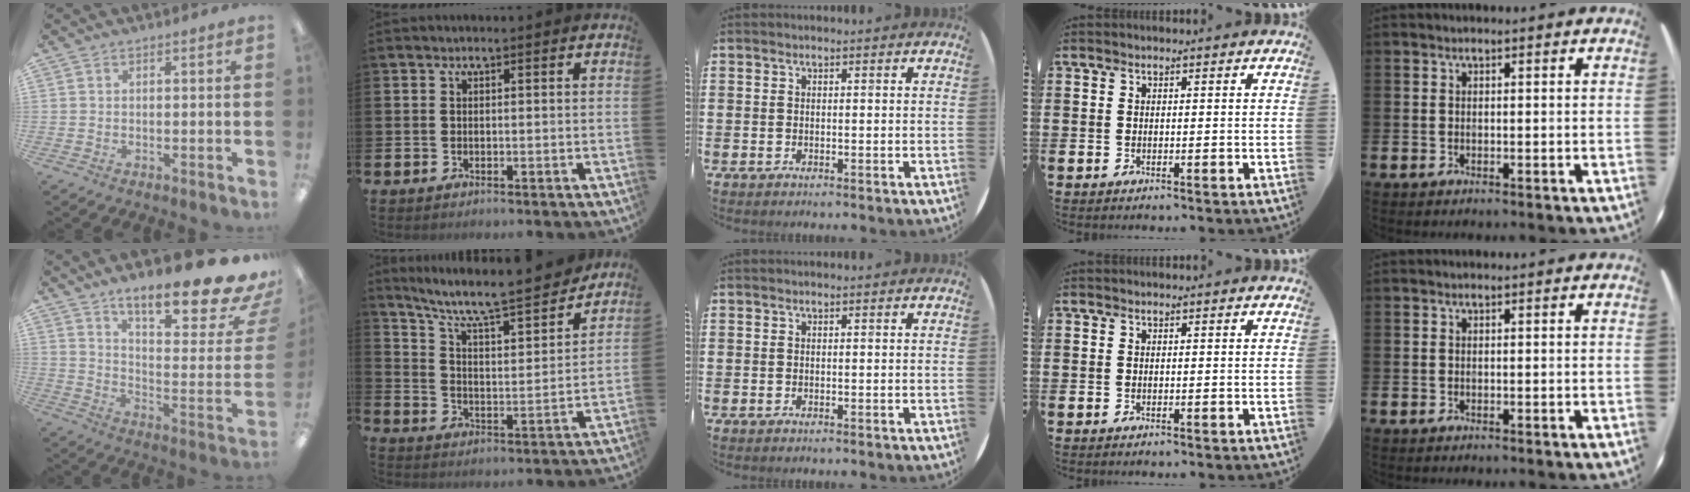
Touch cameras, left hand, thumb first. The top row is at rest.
{"thumb": {"total": 20.2, "force": [15.2, 4.8, 12.5], "torque": [-0.163, -0.121, 0.241]}, "index": {"total": 8.3, "force": [7.4, 1.3, 3.5], "torque": [-0.096, -0.058, 0.121]}}